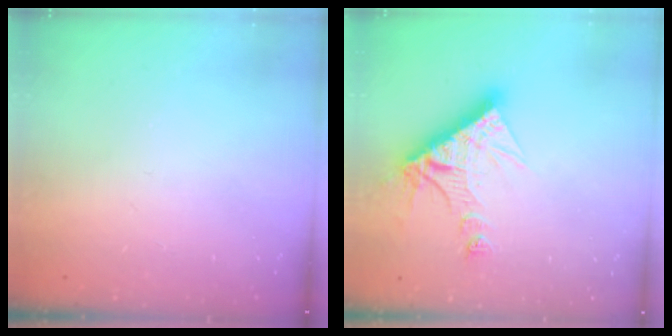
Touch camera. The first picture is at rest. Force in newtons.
{"total": 13.5, "press": 13.5, "slide": 1.1}